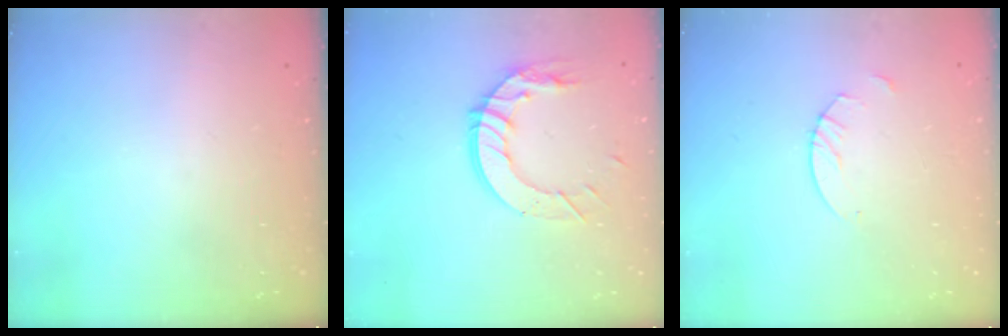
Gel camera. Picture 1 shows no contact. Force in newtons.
{"total": 11.6, "press": 11.6, "slide": 1.2}
{"total": 2.7, "press": 2.7, "slide": 0.2}